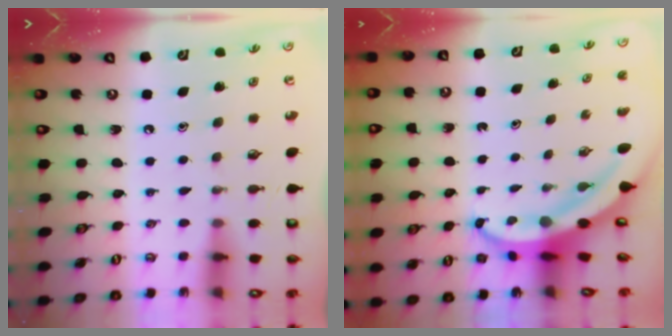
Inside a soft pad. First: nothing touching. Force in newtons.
{"total": 5.2, "press": 5.2, "slide": 0.6}